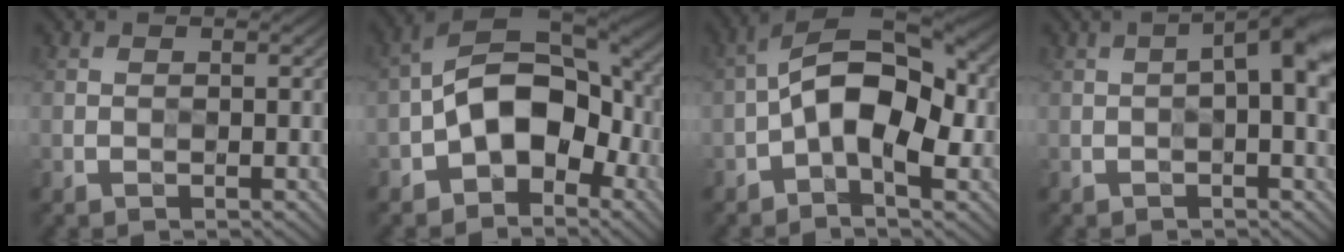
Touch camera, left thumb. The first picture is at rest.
{"total": 12.7, "force": [-3.1, 7.9, 9.4], "torque": [-0.155, 0.001, -0.071]}
{"total": 10.7, "force": [-1.5, 5.5, 9.1], "torque": [-0.149, 0.020, -0.039]}
{"total": 4.7, "force": [0.5, 0.8, 4.6], "torque": [-0.070, 0.014, 0.004]}